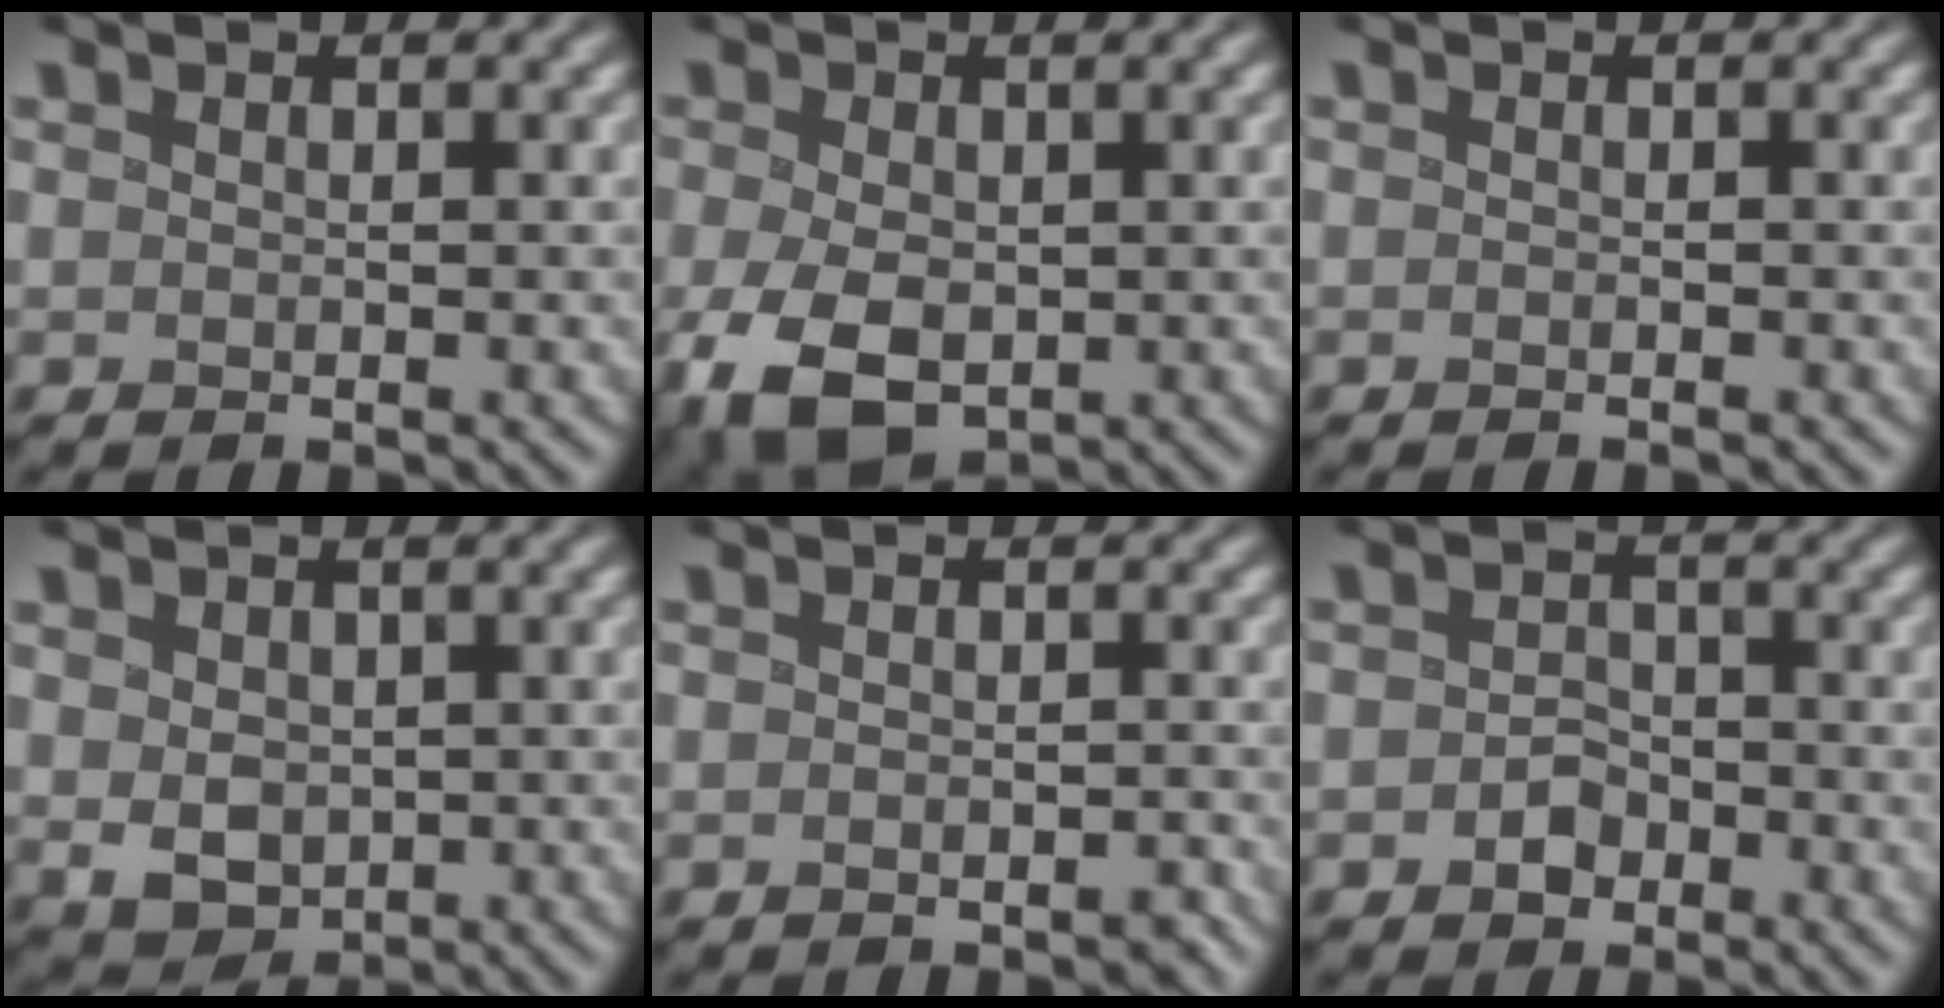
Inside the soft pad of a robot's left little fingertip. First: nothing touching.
{"total": 6.7, "force": [-2.2, 4.4, 4.7], "torque": [-0.115, -0.018, -0.040]}
{"total": 0.5, "force": [-0.5, -0.1, 0.2], "torque": [0.001, 0.003, -0.010]}
{"total": 2.8, "force": [-0.1, 2.3, 1.6], "torque": [-0.035, -0.008, 0.002]}
{"total": 1.2, "force": [-0.8, 0.5, 0.6], "torque": [-0.004, -0.005, -0.013]}
{"total": 2.3, "force": [-1.5, 1.5, 0.7], "torque": [-0.002, -0.002, -0.034]}